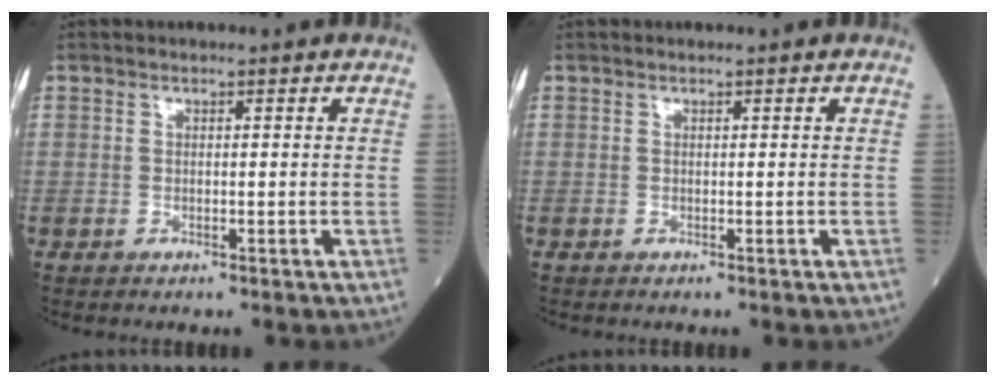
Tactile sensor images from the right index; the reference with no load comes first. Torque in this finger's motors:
{"motor_torque": [0.02, 0.02, 0.00, -0.01]}